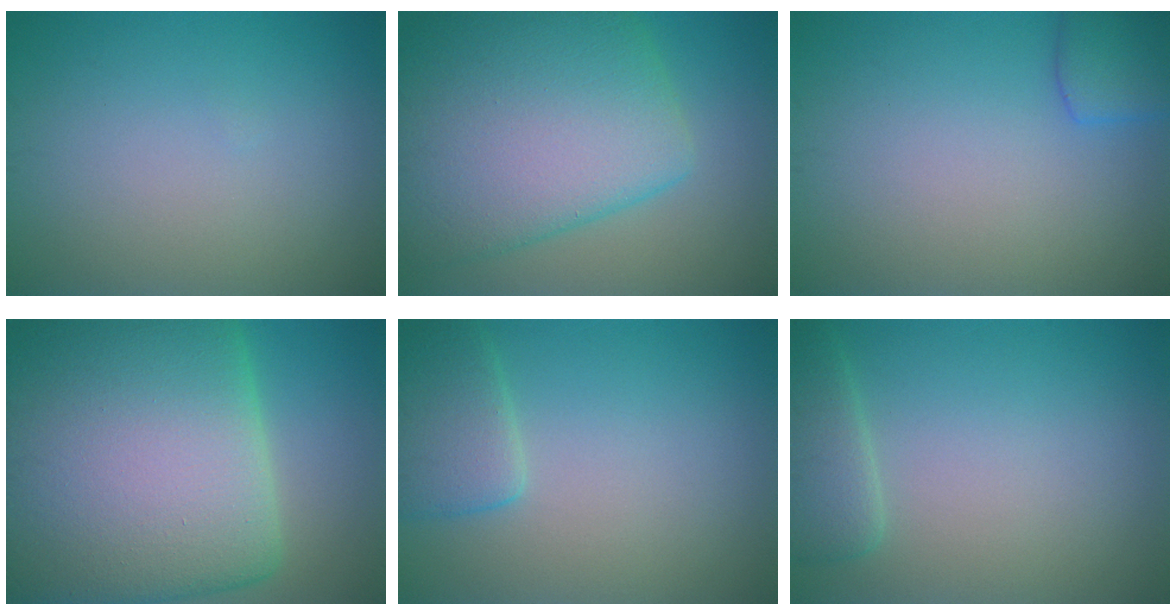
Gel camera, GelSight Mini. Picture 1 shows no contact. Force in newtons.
{"total": 12.4, "press": 12.4, "slide": 0.4}
{"total": 2.7, "press": 2.7, "slide": 0.1}
{"total": 24.4, "press": 24.3, "slide": 0.7}
{"total": 3.3, "press": 3.3, "slide": 0.3}
{"total": 2.9, "press": 2.9, "slide": 0.3}